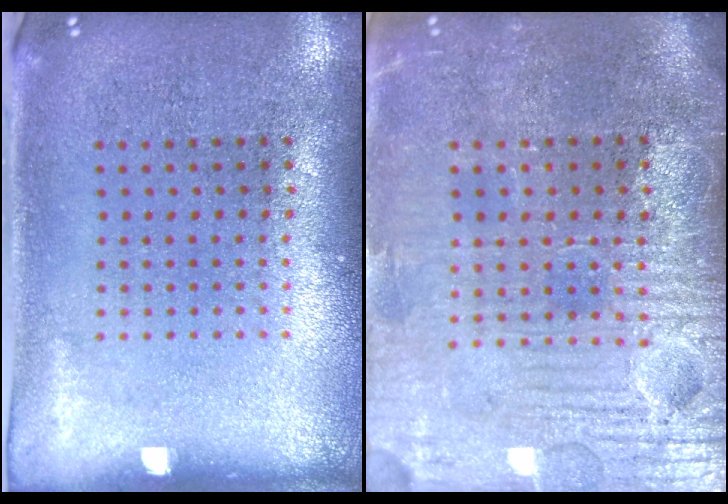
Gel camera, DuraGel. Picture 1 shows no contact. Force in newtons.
{"total": 4.1, "press": 3.8, "slide": 1.5}